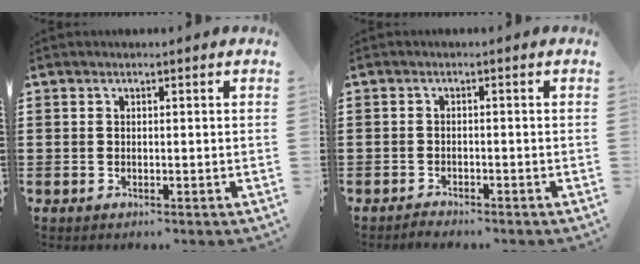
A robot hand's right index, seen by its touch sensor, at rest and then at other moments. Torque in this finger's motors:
{"motor_torque": [0.12, 0.27, 0.07, 0.00]}